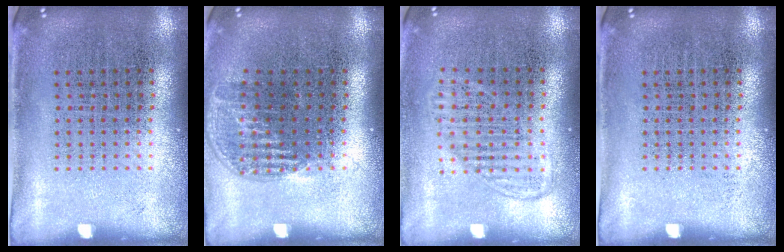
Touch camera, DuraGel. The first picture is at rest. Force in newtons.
{"total": 1.1, "press": 1.0, "slide": 0.6}
{"total": 1.3, "press": 1.2, "slide": 0.6}
{"total": 0.0}